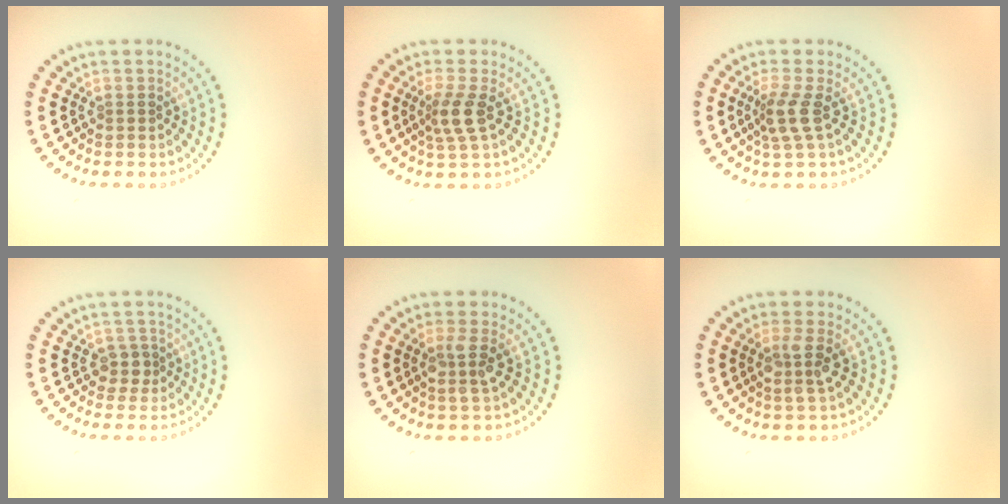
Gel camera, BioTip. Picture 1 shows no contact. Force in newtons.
{"total": 2.7, "press": 2.1, "slide": 1.7}
{"total": 2.5, "press": 1.9, "slide": 1.7}
{"total": 1.7, "press": 1.4, "slide": 1.0}
{"total": 2.5, "press": 2.2, "slide": 1.2}
{"total": 2.6, "press": 2.2, "slide": 1.3}